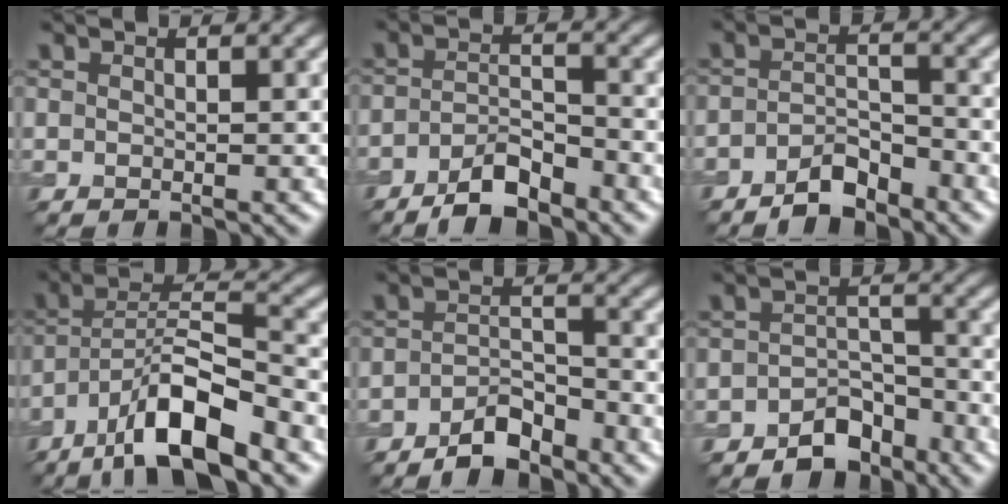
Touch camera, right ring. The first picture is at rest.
{"total": 4.8, "force": [-3.5, 1.4, 2.9], "torque": [-0.053, 0.001, -0.067]}
{"total": 3.6, "force": [-2.8, 1.2, 1.9], "torque": [-0.031, 0.009, -0.055]}
{"total": 9.6, "force": [-6.0, 2.6, 7.0], "torque": [-0.118, 0.018, -0.108]}
{"total": 4.0, "force": [-3.0, 1.4, 2.2], "torque": [-0.034, 0.008, -0.059]}
{"total": 4.2, "force": [-3.0, 2.4, 1.7], "torque": [-0.015, 0.007, -0.053]}